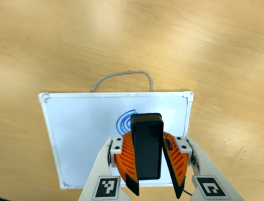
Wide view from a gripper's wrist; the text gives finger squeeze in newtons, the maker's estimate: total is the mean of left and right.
{"total": 9.1, "left": 9.2, "right": 8.9}